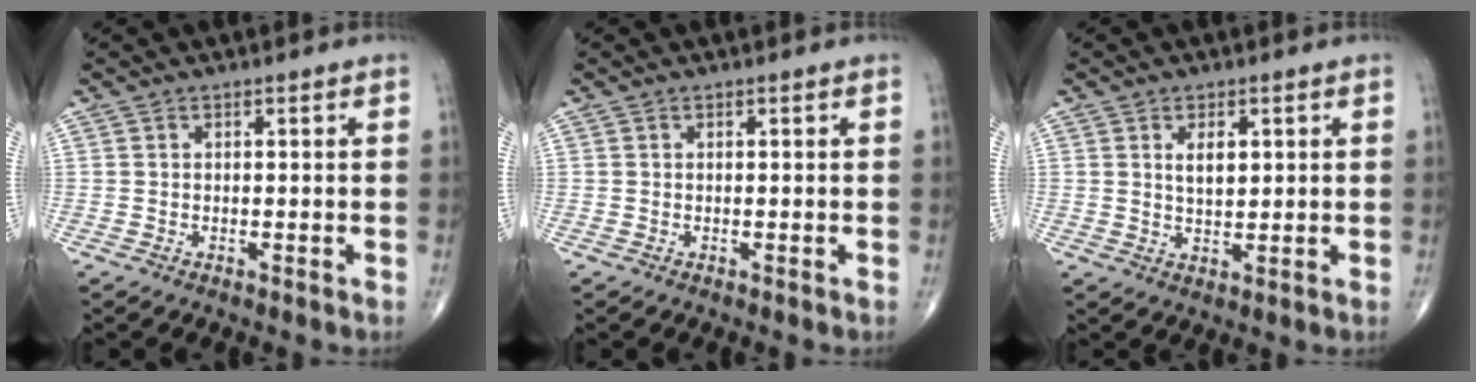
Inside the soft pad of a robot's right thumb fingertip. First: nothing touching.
{"total": 0.0}
{"total": 4.0, "force": [1.3, 2.1, 3.2], "torque": [-0.045, -0.009, 0.022]}